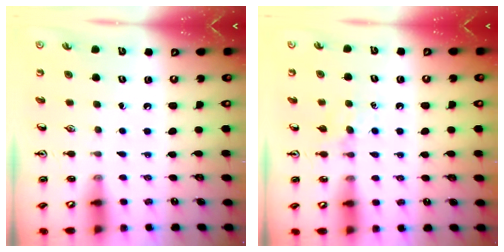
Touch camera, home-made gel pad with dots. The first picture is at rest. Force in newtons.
{"total": 4.1, "press": 4.1, "slide": 0.6}